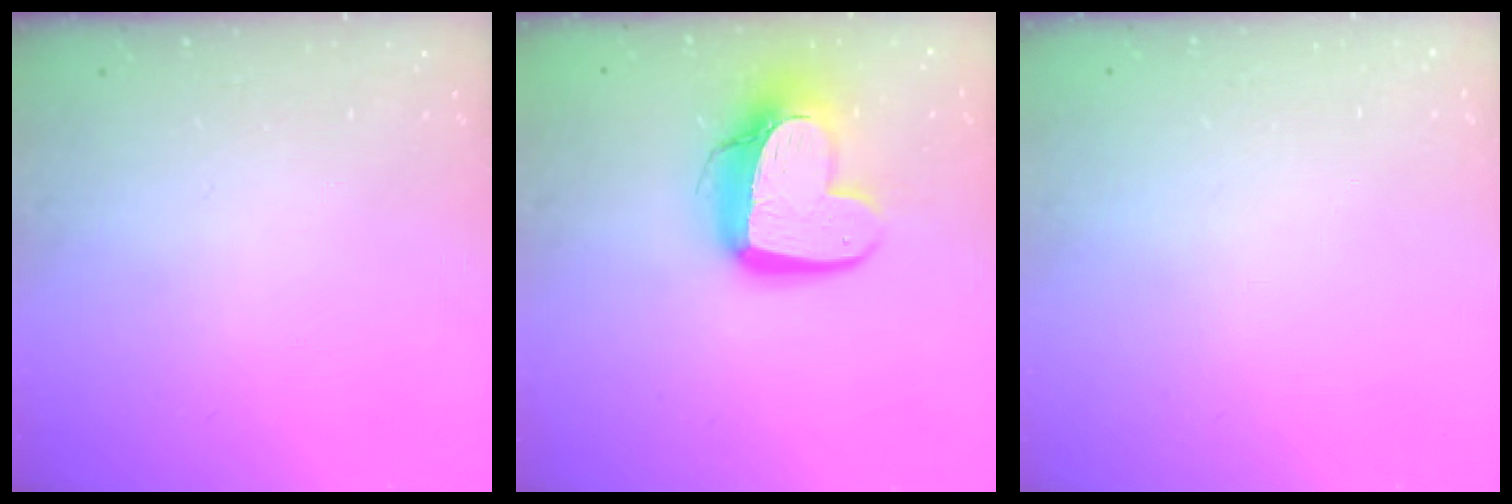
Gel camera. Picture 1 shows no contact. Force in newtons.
{"total": 14.4, "press": 14.3, "slide": 1.3}
{"total": 0.0}